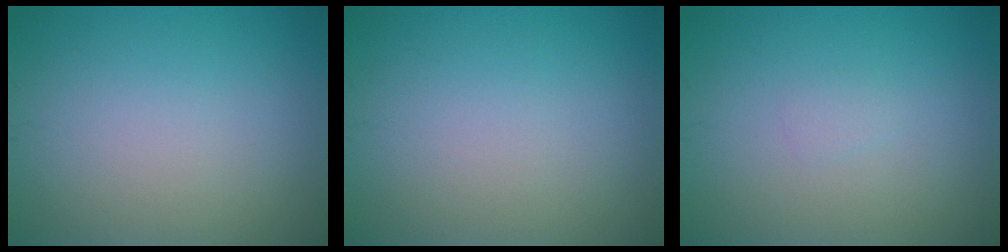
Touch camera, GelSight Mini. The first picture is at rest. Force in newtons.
{"total": 0.0}
{"total": 0.6, "press": 0.6, "slide": 0.1}